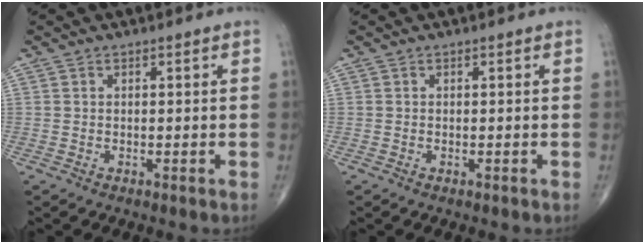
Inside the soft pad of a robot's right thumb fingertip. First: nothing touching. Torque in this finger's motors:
{"motor_torque": [-0.58, 0.25, 0.06, -0.32, -0.02]}